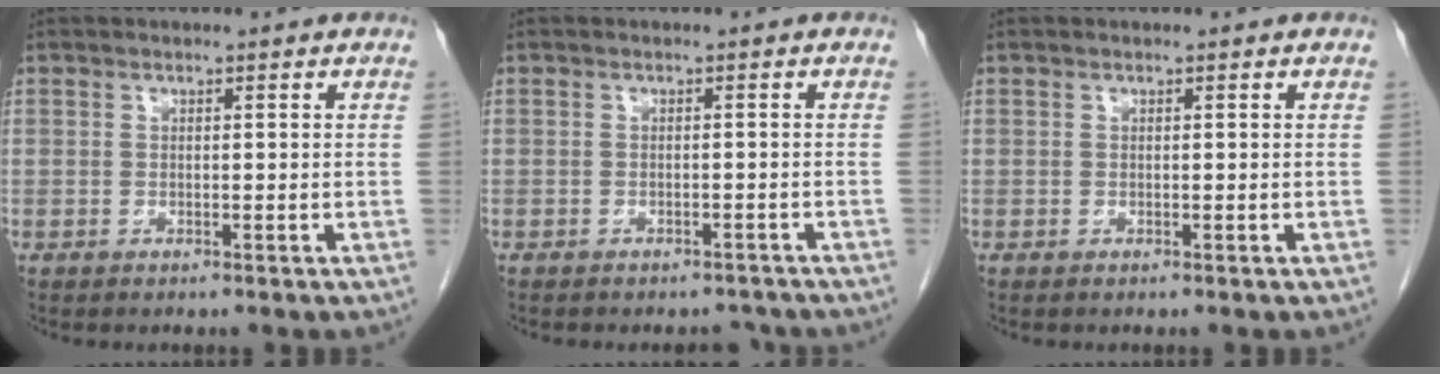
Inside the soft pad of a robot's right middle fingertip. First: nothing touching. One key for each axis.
{"total": 4.4, "fx": -4.0, "fy": 1.7, "fz": 0.9, "tx": -0.008, "ty": 0.005, "tz": -0.045}
{"total": 0.0}